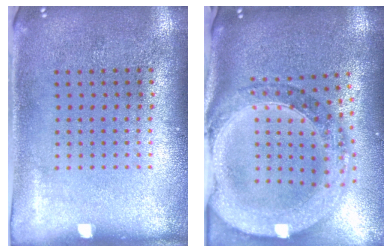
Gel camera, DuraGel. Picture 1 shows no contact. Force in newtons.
{"total": 2.7, "press": 2.4, "slide": 1.4}